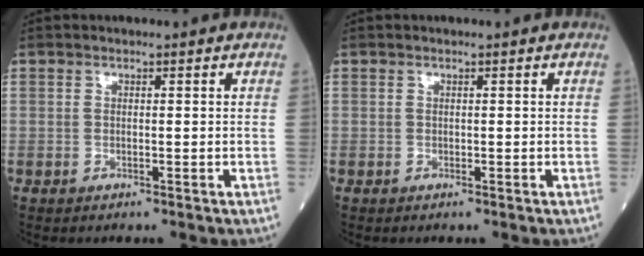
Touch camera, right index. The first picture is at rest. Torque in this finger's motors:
{"motor_torque": [0.03, -0.02, 0.02, -0.01]}